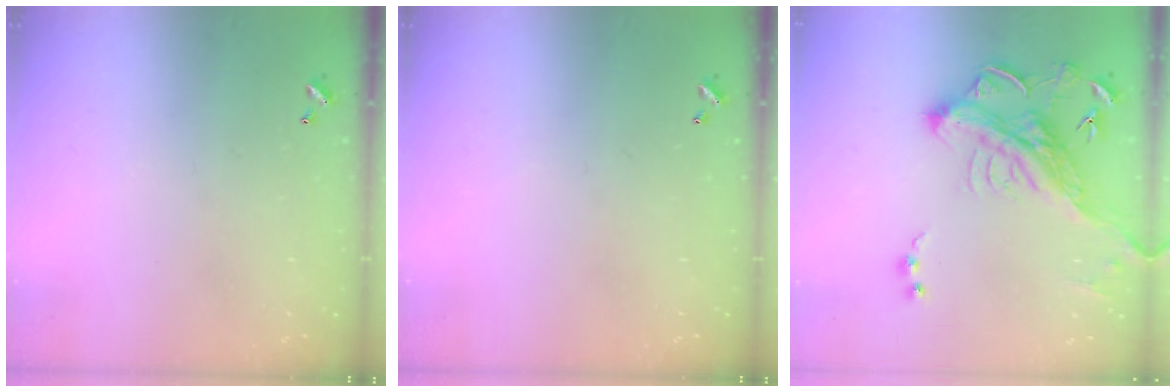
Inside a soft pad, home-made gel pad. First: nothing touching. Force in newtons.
{"total": 0.0}
{"total": 6.8, "press": 6.6, "slide": 1.7}